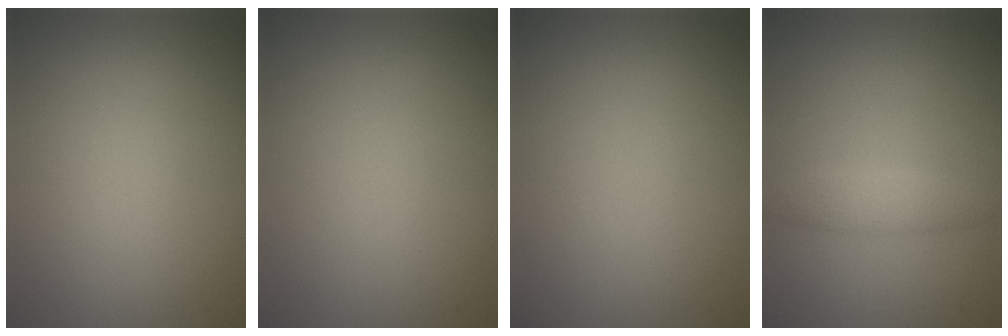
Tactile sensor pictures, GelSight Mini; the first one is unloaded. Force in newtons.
{"total": 0.0}
{"total": 0.0}
{"total": 2.0, "press": 2.0, "slide": 0.1}